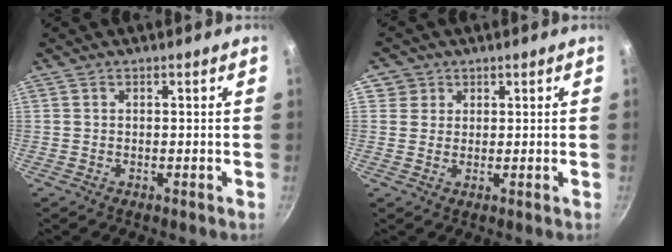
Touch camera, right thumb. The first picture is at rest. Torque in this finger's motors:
{"motor_torque": [-0.50, 0.20, -0.54, -0.32, -0.05]}